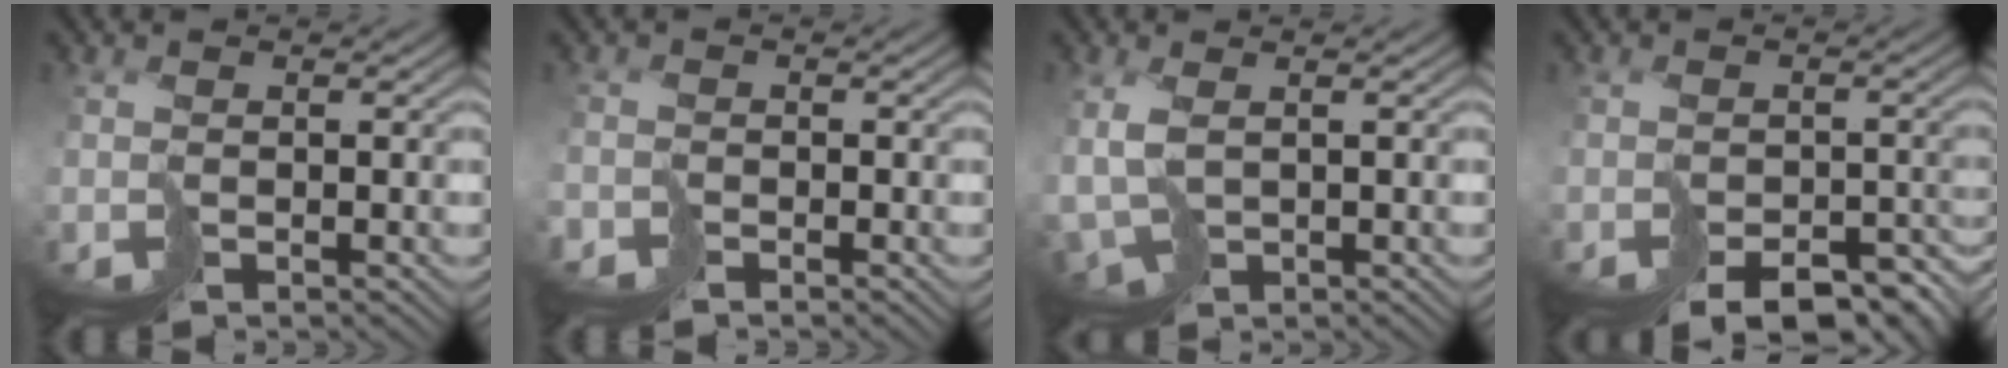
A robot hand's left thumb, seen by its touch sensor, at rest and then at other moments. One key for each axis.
{"total": 1.3, "fx": -1.1, "fy": -0.2, "fz": -0.7, "tx": 0.024, "ty": 0.002, "tz": -0.027}
{"total": 4.1, "fx": -0.2, "fy": 2.2, "fz": 3.5, "tx": -0.094, "ty": -0.009, "tz": 0.000}
{"total": 8.6, "fx": -6.6, "fy": 4.4, "fz": 3.2, "tx": -0.035, "ty": -0.017, "tz": -0.063}